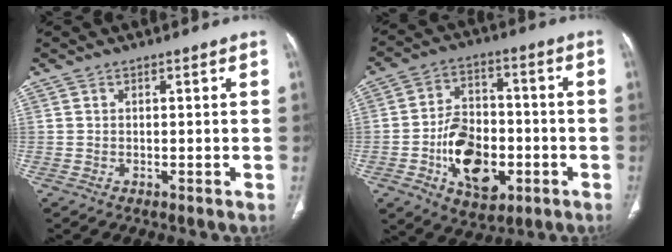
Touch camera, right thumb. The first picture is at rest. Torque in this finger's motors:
{"motor_torque": [1.36, 1.99, 0.72, -0.93, 0.19]}